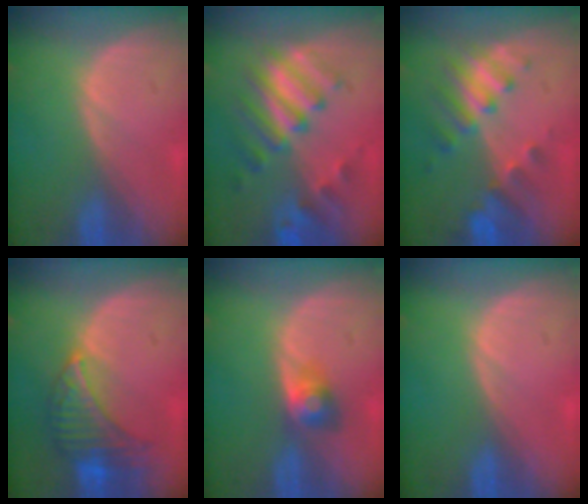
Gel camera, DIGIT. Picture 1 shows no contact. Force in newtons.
{"total": 8.8, "press": 8.1, "slide": 3.4}
{"total": 7.8, "press": 6.9, "slide": 3.7}
{"total": 7.7, "press": 7.0, "slide": 3.2}
{"total": 3.1, "press": 3.1, "slide": 0.1}
{"total": 0.0}